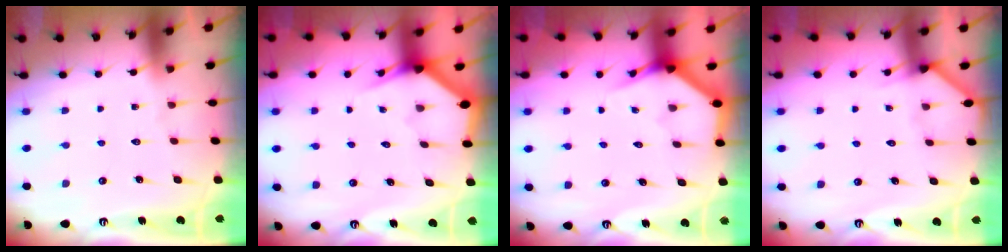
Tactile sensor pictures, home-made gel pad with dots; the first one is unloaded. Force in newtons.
{"total": 2.7, "press": 2.7, "slide": 0.1}
{"total": 3.8, "press": 3.8, "slide": 0.3}
{"total": 2.6, "press": 2.6, "slide": 0.1}